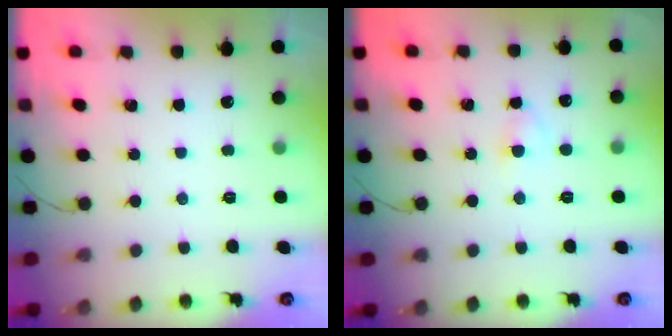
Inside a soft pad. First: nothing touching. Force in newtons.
{"total": 2.4, "press": 2.3, "slide": 0.9}